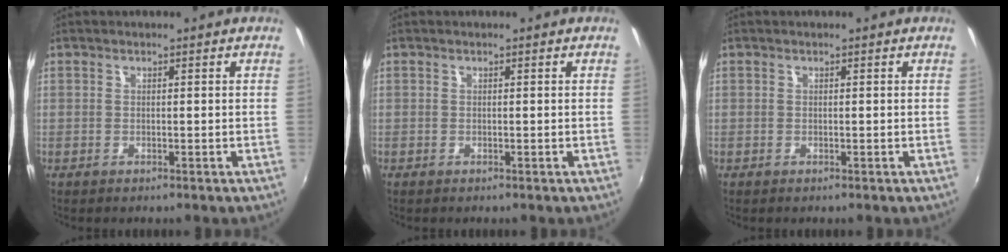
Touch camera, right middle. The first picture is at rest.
{"total": 0.0}
{"total": 0.0}